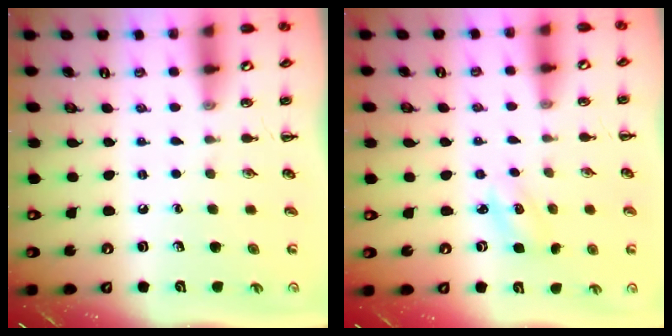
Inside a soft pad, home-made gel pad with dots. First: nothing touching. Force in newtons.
{"total": 2.8, "press": 2.7, "slide": 0.7}